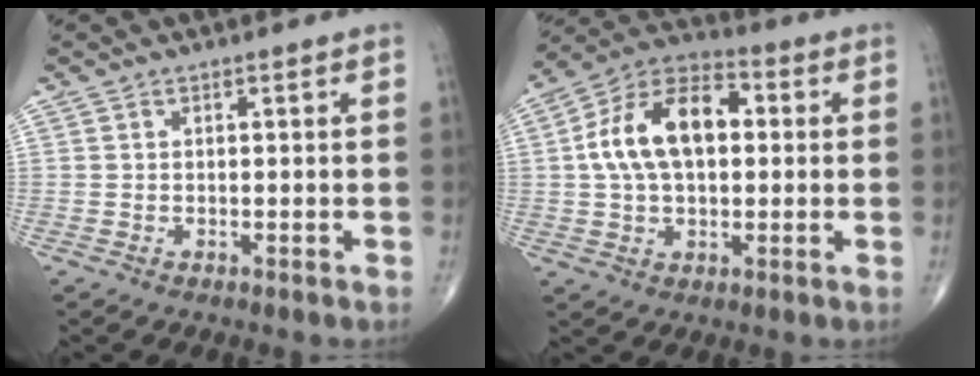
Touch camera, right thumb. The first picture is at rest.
{"total": 16.1, "force": [2.0, 9.6, 12.8], "torque": [-0.214, 0.030, 0.027]}